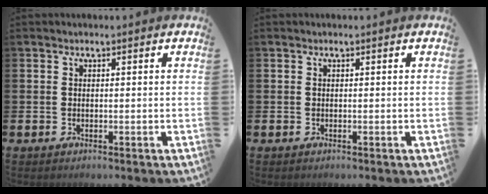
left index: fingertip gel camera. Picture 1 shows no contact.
{"total": 0.0}